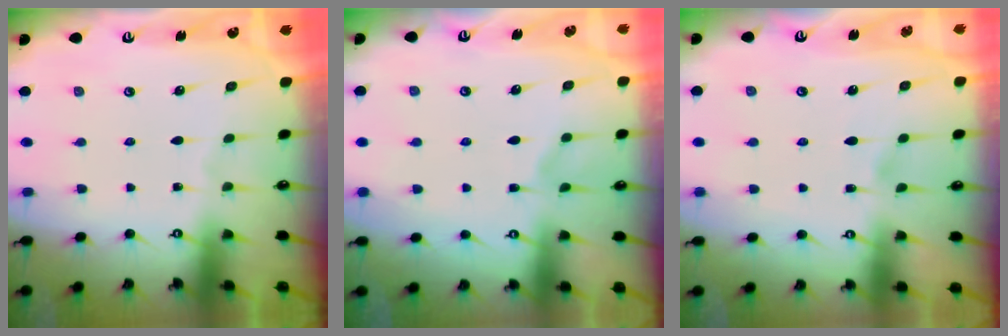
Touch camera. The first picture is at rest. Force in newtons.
{"total": 4.4, "press": 4.4, "slide": 0.5}
{"total": 4.0, "press": 3.9, "slide": 0.5}